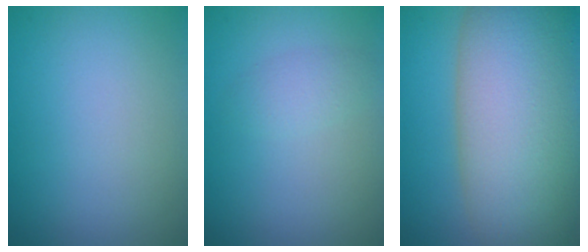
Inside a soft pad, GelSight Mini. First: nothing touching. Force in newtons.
{"total": 1.5, "press": 1.5, "slide": 0.1}
{"total": 15.0, "press": 15.0, "slide": 0.6}